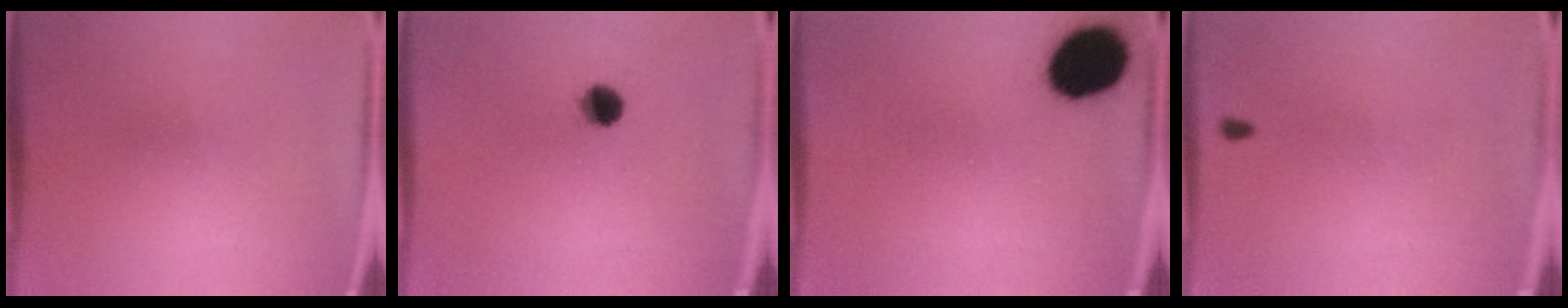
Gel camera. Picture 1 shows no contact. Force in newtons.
{"total": 4.8}
{"total": 15.6}
{"total": 0.8}